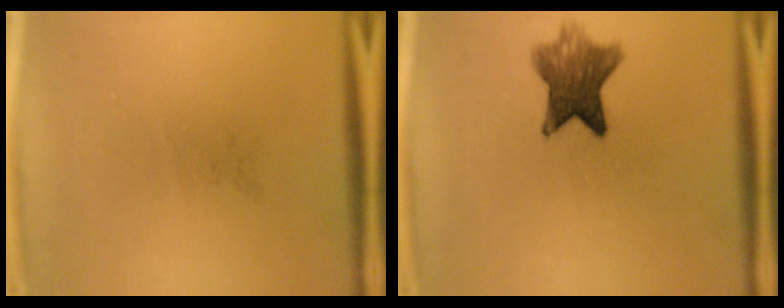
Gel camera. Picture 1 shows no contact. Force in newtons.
{"total": 7.7}